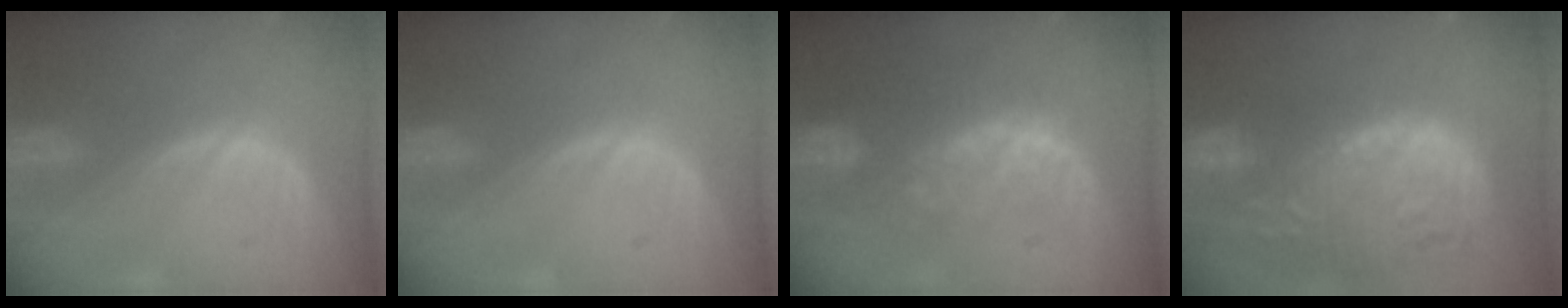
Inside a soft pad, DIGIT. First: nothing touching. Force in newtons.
{"total": 0.0}
{"total": 9.5, "press": 8.2, "slide": 4.8}
{"total": 16.0, "press": 13.2, "slide": 9.0}